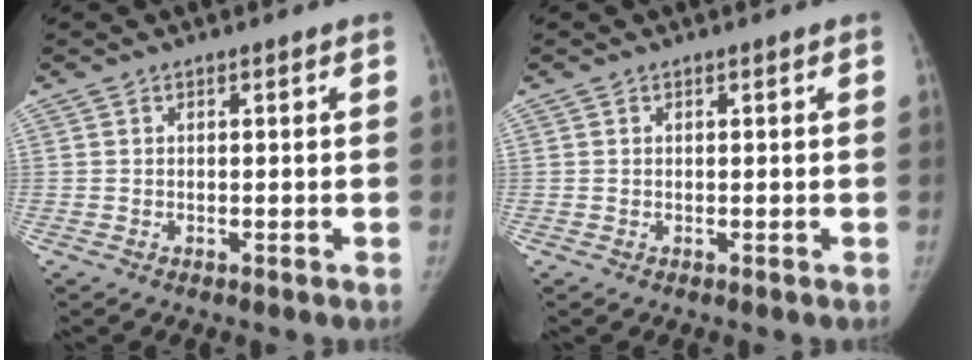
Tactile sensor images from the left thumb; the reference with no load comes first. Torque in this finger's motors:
{"motor_torque": [-0.09, -0.06, 0.20, -0.18, -0.02]}